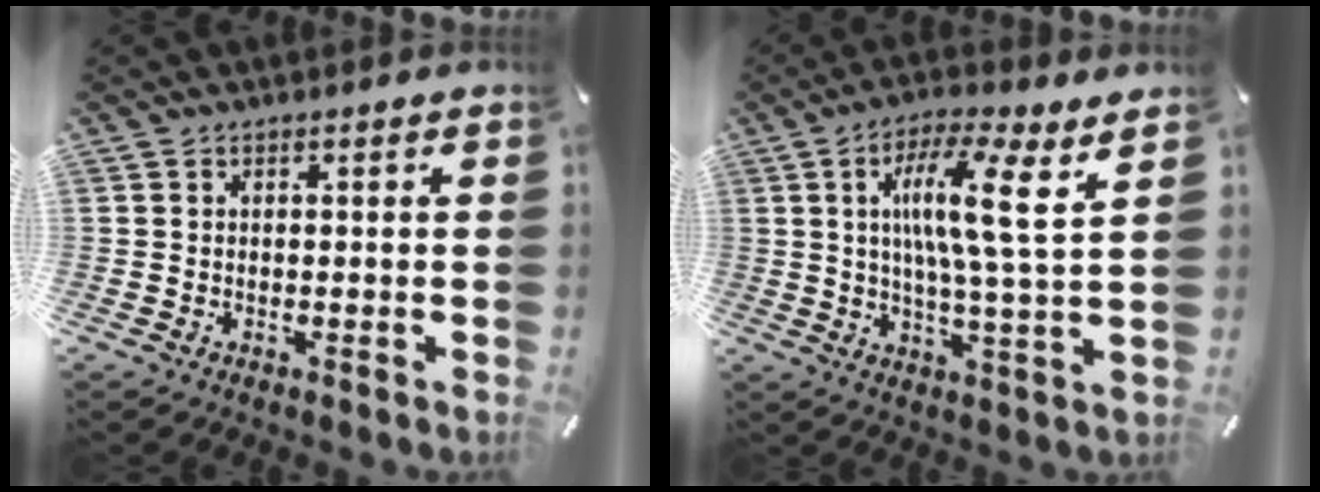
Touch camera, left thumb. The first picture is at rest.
{"total": 13.4, "force": [4.0, 1.6, 12.7], "torque": [-0.234, -0.006, 0.058]}